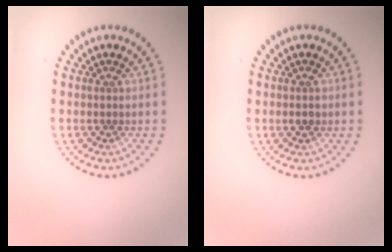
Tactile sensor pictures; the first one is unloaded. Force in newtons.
{"total": 1.3, "press": 1.3, "slide": 0.1}